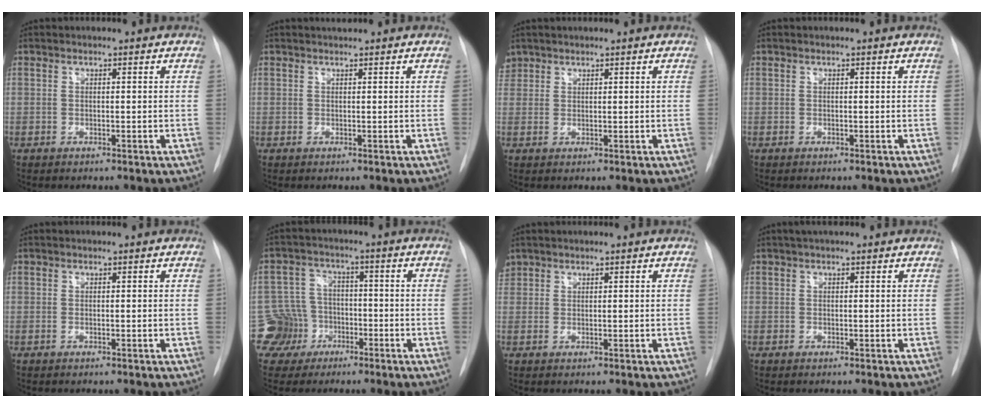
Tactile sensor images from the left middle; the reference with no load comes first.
{"total": 0.7, "force": [0.6, 0.2, 0.1], "torque": [-0.006, 0.008, 0.013]}
{"total": 2.4, "force": [1.8, 1.6, 0.0], "torque": [-0.001, 0.013, 0.036]}
{"total": 0.0}
{"total": 0.0}
{"total": 7.0, "force": [-3.3, 6.2, 0.0], "torque": [0.004, 0.012, -0.055]}
{"total": 1.7, "force": [1.3, 1.1, 0.1], "torque": [-0.003, 0.014, 0.026]}
{"total": 2.4, "force": [1.8, 0.9, 1.4], "torque": [-0.015, 0.029, 0.027]}